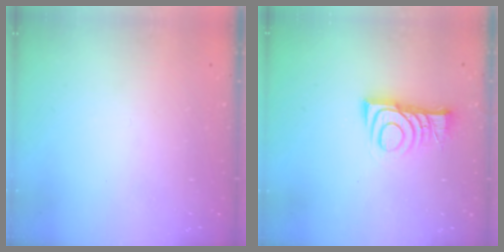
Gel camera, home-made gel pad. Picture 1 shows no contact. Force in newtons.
{"total": 9.5, "press": 9.5, "slide": 0.3}